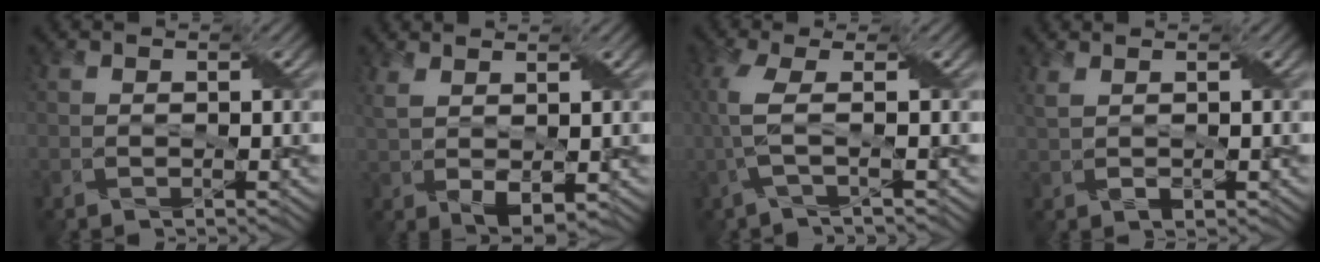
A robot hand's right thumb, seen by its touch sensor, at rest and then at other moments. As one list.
[{"total": 3.8, "force": [0.8, 1.5, 3.5], "torque": [-0.078, -0.007, 0.020]}, {"total": 4.1, "force": [-0.3, 0.7, 4.0], "torque": [-0.089, 0.003, -0.018]}, {"total": 1.7, "force": [1.0, 0.4, 1.3], "torque": [-0.031, -0.002, 0.019]}]